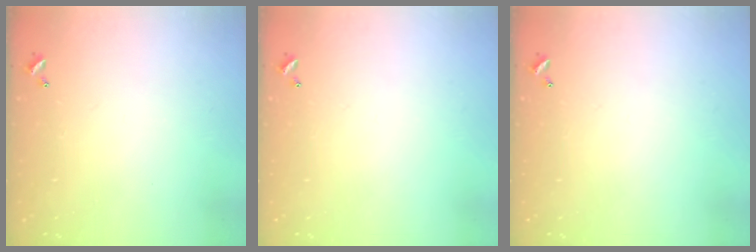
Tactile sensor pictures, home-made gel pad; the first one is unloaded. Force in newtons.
{"total": 0.0}
{"total": 0.0}